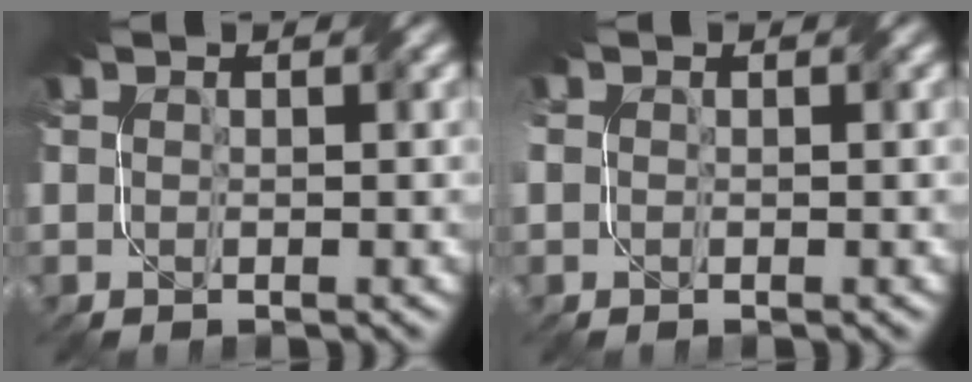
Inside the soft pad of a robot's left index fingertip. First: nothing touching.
{"total": 1.2, "force": [-0.2, 1.0, 0.6], "torque": [-0.009, -0.005, -0.004]}